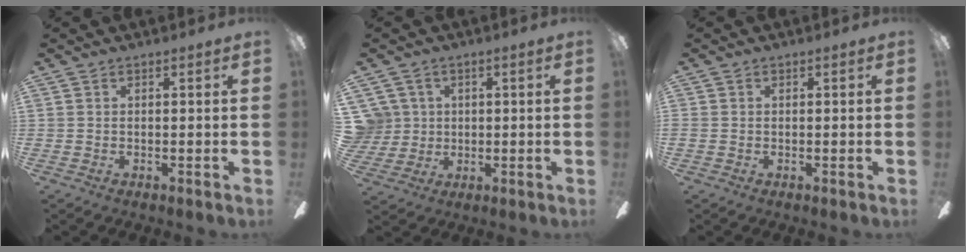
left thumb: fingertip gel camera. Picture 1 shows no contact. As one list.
[{"total": 6.7, "force": [1.7, 6.5, 0.8], "torque": [-0.040, 0.003, 0.034]}, {"total": 0.5, "force": [-0.2, 0.5, 0.2], "torque": [-0.001, 0.004, -0.005]}]